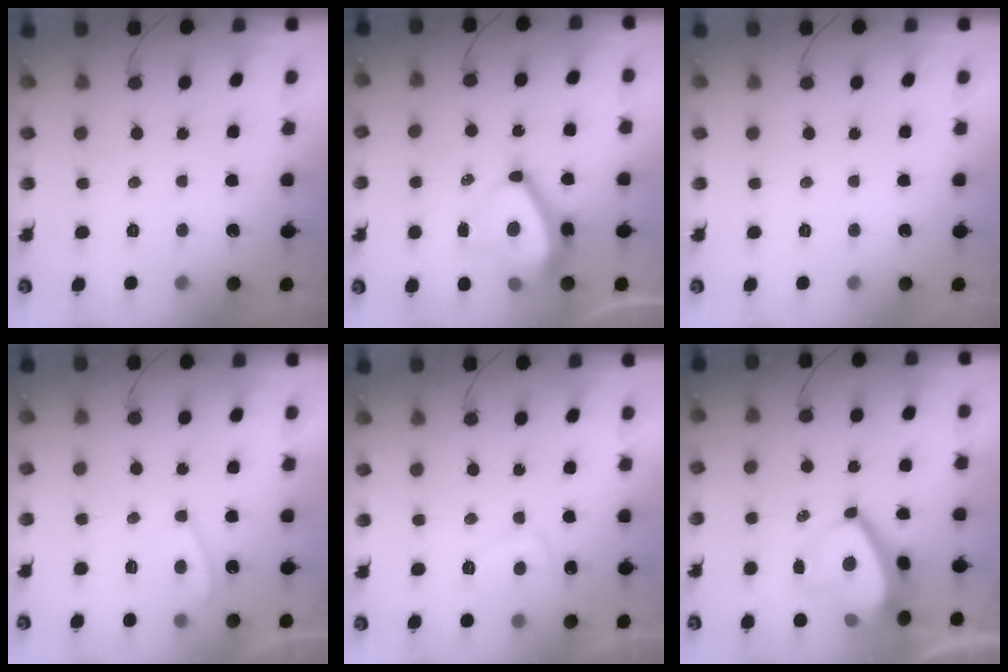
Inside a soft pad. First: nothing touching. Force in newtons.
{"total": 10.8, "press": 10.5, "slide": 2.5}
{"total": 0.0}
{"total": 3.8, "press": 3.7, "slide": 0.5}
{"total": 5.3, "press": 5.2, "slide": 0.9}
{"total": 6.8, "press": 6.8, "slide": 1.1}